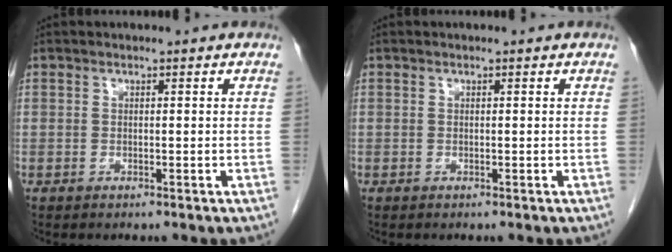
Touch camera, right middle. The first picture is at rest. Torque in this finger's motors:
{"motor_torque": [-0.02, 0.00, 0.00, 0.00]}